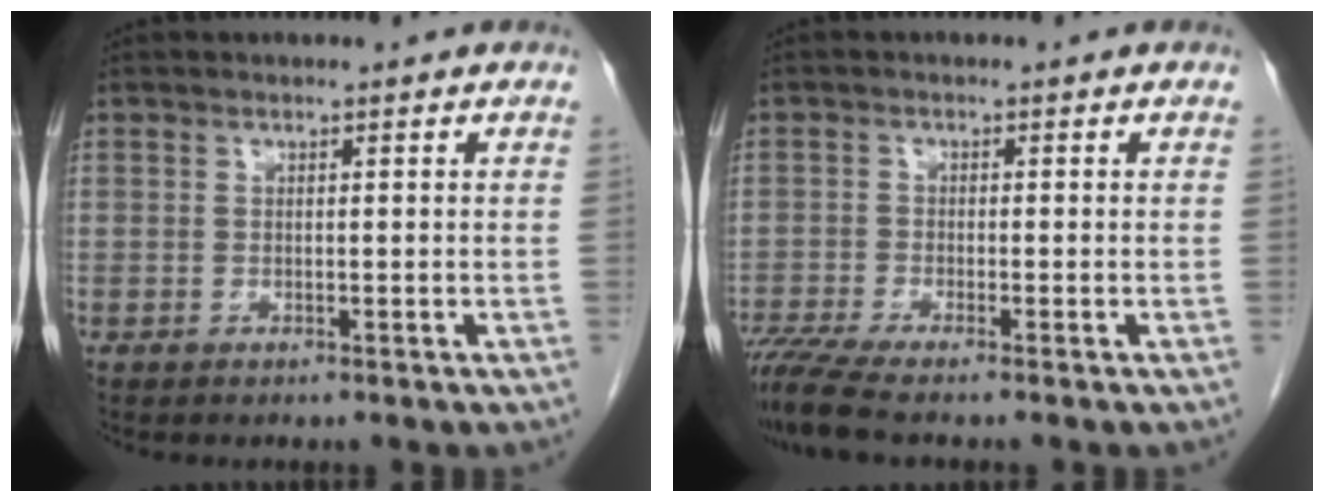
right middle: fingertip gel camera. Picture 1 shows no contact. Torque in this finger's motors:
{"motor_torque": [0.63, -0.44, 0.23, 0.06]}